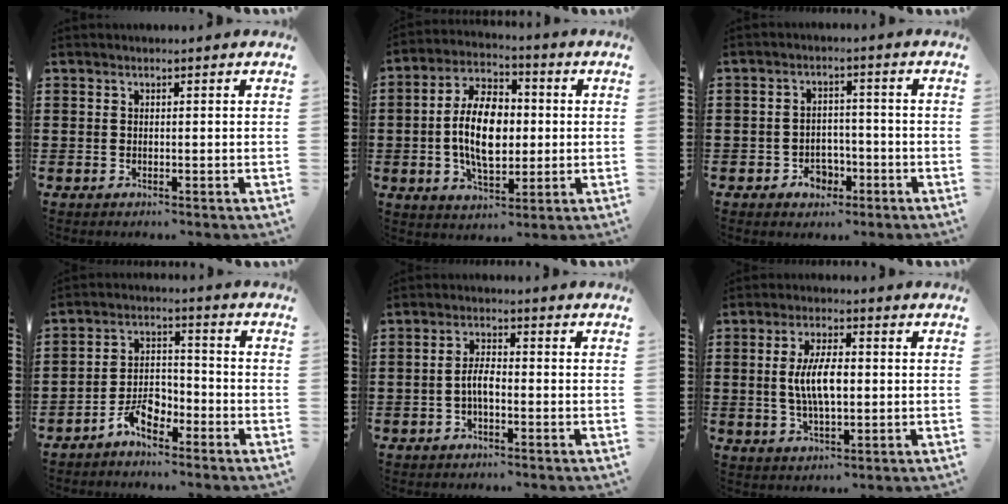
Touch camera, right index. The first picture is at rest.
{"total": 10.6, "force": [-0.2, 5.9, 8.8], "torque": [-0.173, 0.006, -0.010]}
{"total": 3.5, "force": [-2.1, 2.6, 1.3], "torque": [-0.027, 0.006, -0.042]}
{"total": 5.7, "force": [-4.1, 2.8, 2.9], "torque": [-0.065, 0.013, -0.083]}
{"total": 3.3, "force": [-1.0, 1.2, 2.9], "torque": [-0.069, 0.000, -0.023]}
{"total": 7.0, "force": [0.2, 2.7, 6.5], "torque": [-0.137, 0.003, -0.003]}